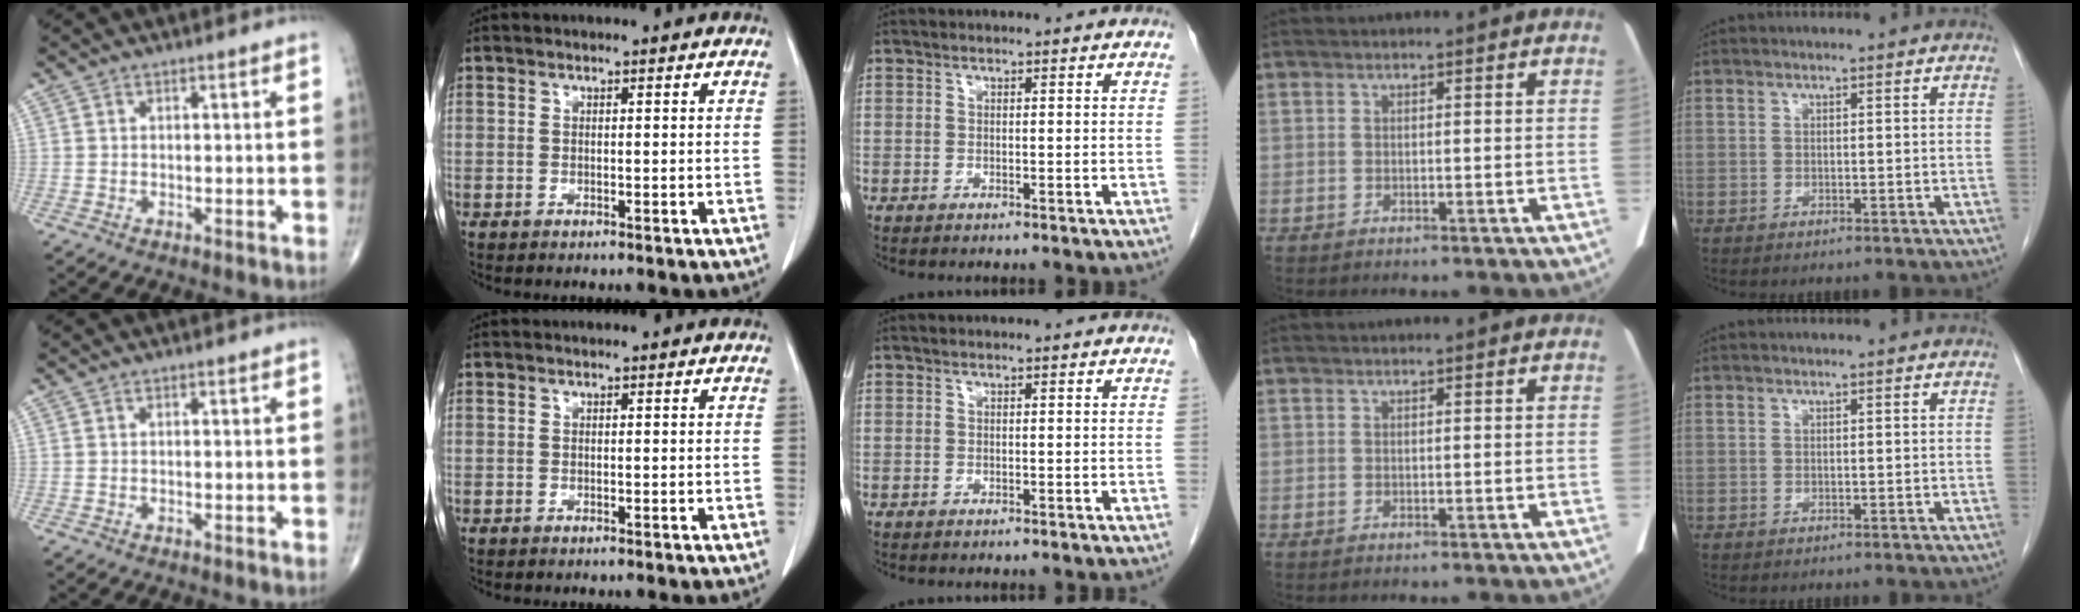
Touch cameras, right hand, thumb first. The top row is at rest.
{}